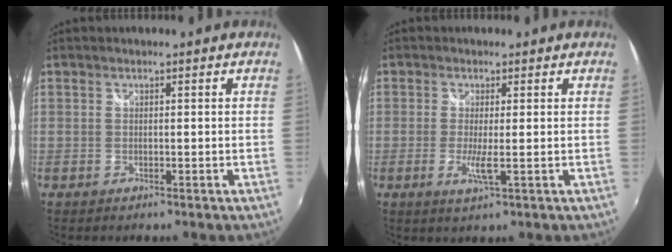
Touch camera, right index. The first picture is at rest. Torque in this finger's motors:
{"motor_torque": [0.88, 0.35, 0.49, 0.08]}